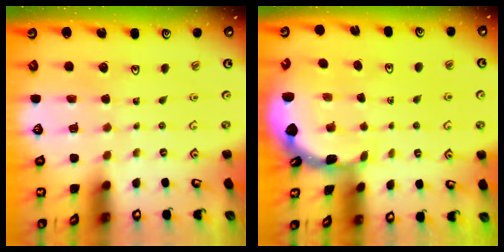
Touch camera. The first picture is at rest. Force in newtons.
{"total": 1.7, "press": 1.7, "slide": 0.1}